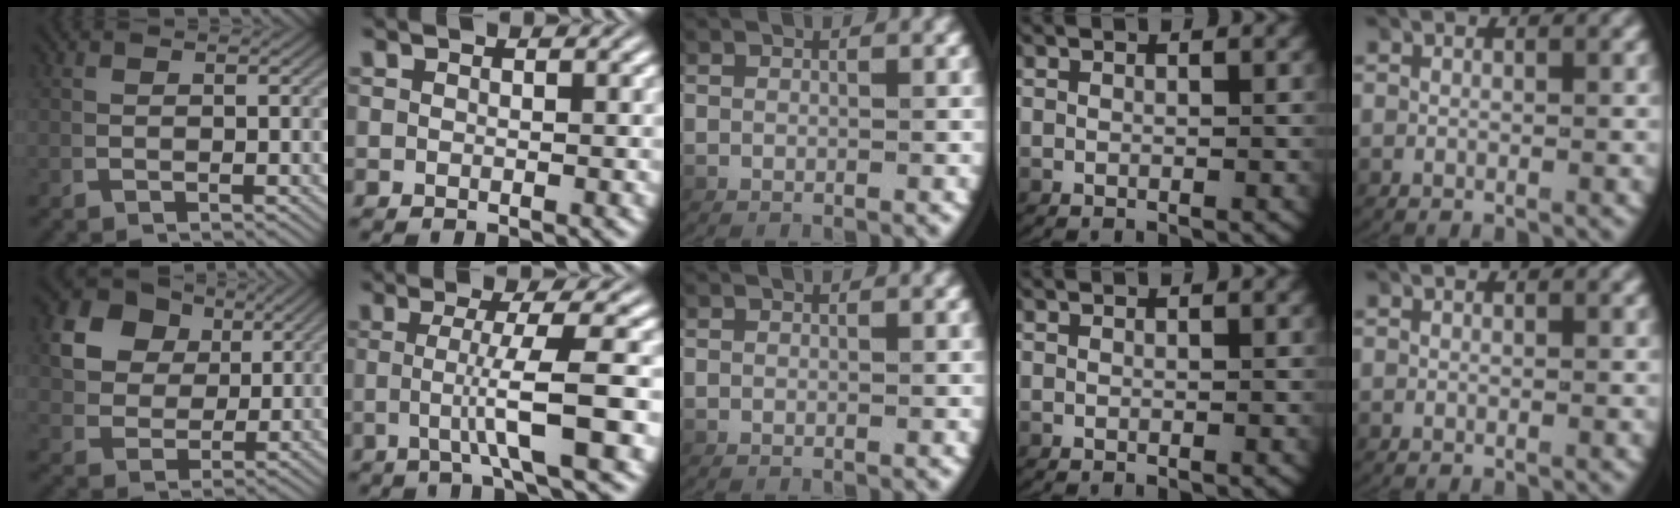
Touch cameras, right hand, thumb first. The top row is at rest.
{"thumb": {"total": 11.4, "force": [3.9, 8.9, 5.9], "torque": [-0.133, -0.006, 0.067]}, "index": {"total": 4.5, "force": [-0.5, -1.1, 4.3], "torque": [-0.072, -0.008, -0.003]}}